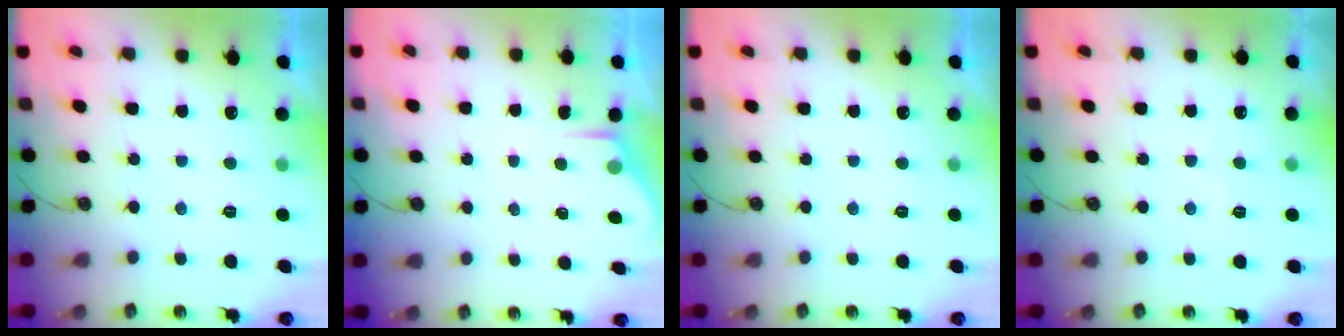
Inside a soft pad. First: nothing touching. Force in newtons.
{"total": 2.8, "press": 2.8, "slide": 0.4}
{"total": 0.0}
{"total": 2.8, "press": 2.8, "slide": 0.5}